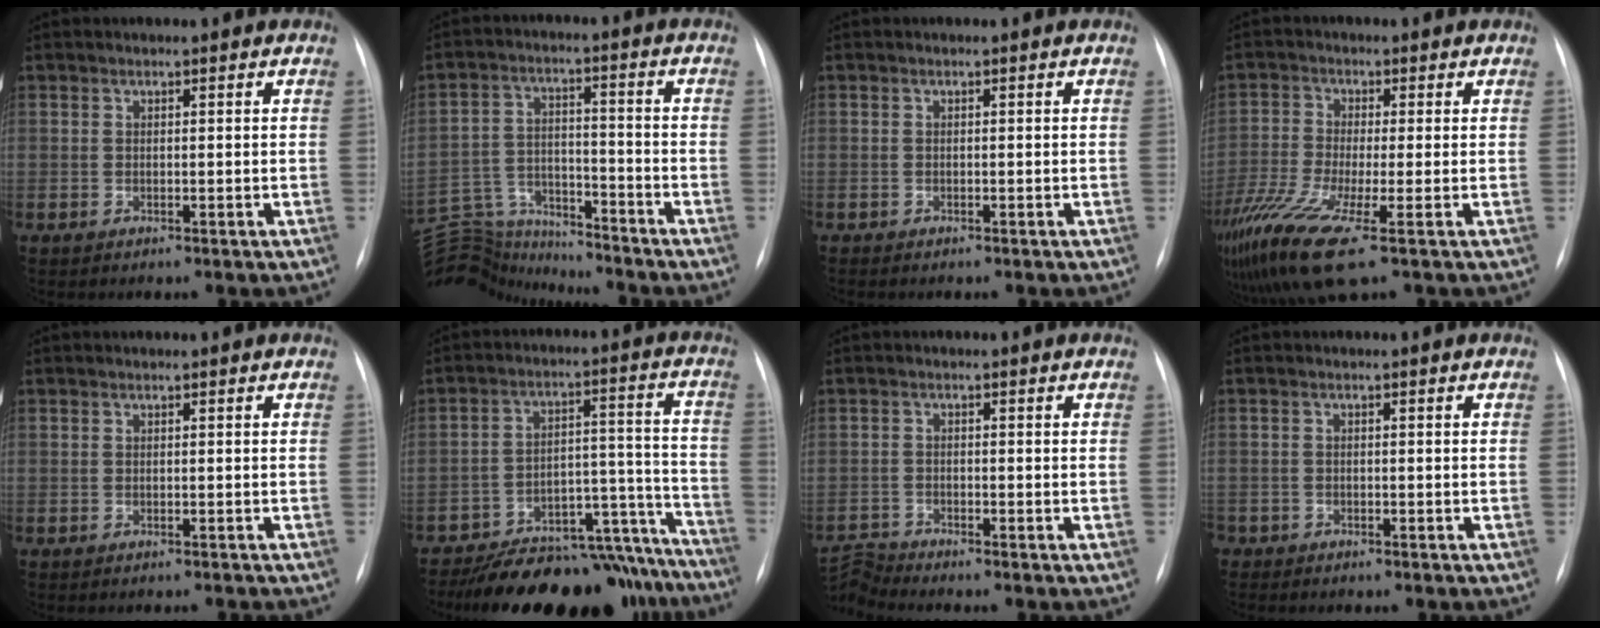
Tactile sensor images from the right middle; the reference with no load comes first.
{"total": 13.9, "force": [-13.7, 2.0, 1.6], "torque": [-0.045, 0.031, -0.228]}
{"total": 0.0}
{"total": 13.1, "force": [-7.4, 1.8, 10.7], "torque": [-0.239, -0.039, -0.135]}
{"total": 1.5, "force": [-1.5, 0.1, 0.2], "torque": [-0.001, -0.004, -0.016]}
{"total": 24.6, "force": [-22.3, 7.2, 7.6], "torque": [-0.058, 0.034, -0.307]}
{"total": 3.9, "force": [-3.4, -1.6, -0.9], "torque": [0.010, -0.014, -0.066]}
{"total": 2.4, "force": [-2.0, 1.2, 0.3], "torque": [-0.009, 0.001, -0.029]}